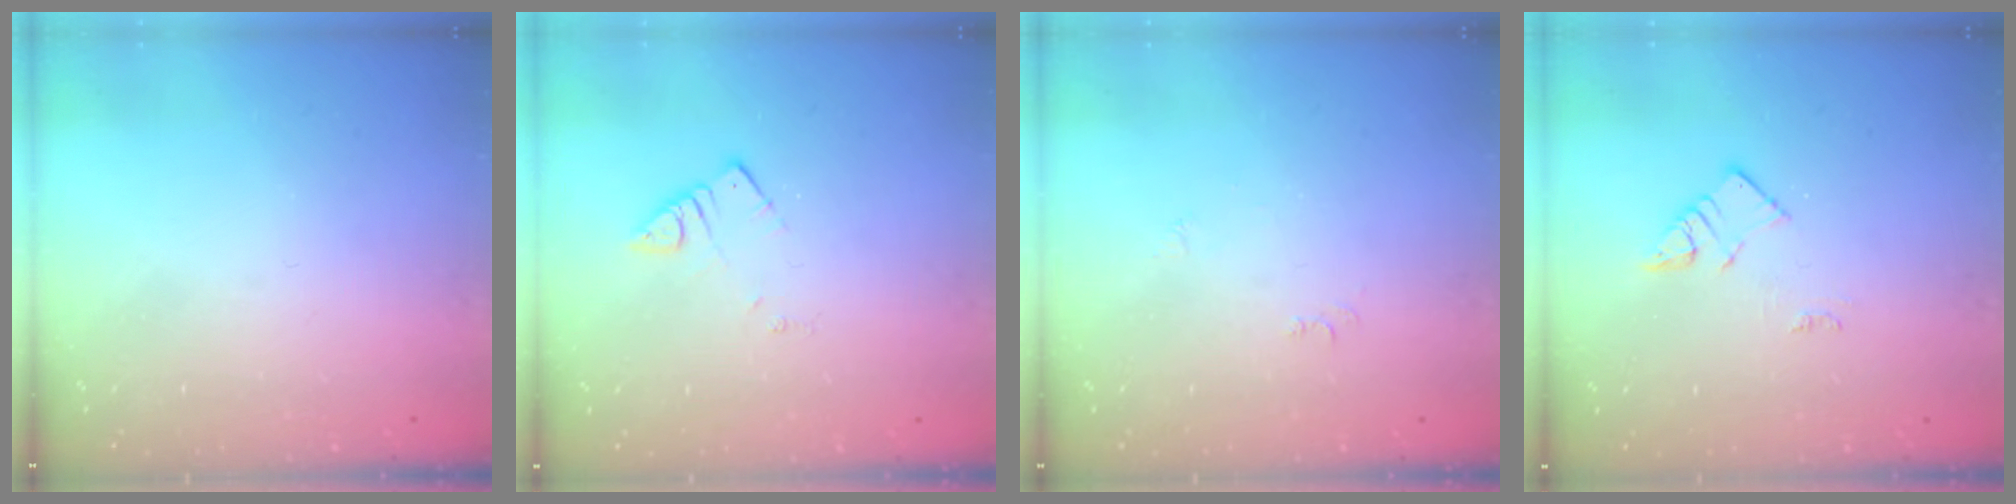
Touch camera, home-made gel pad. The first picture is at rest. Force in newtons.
{"total": 2.8, "press": 2.7, "slide": 0.3}
{"total": 4.0, "press": 4.0, "slide": 0.6}
{"total": 4.6, "press": 4.6, "slide": 0.3}